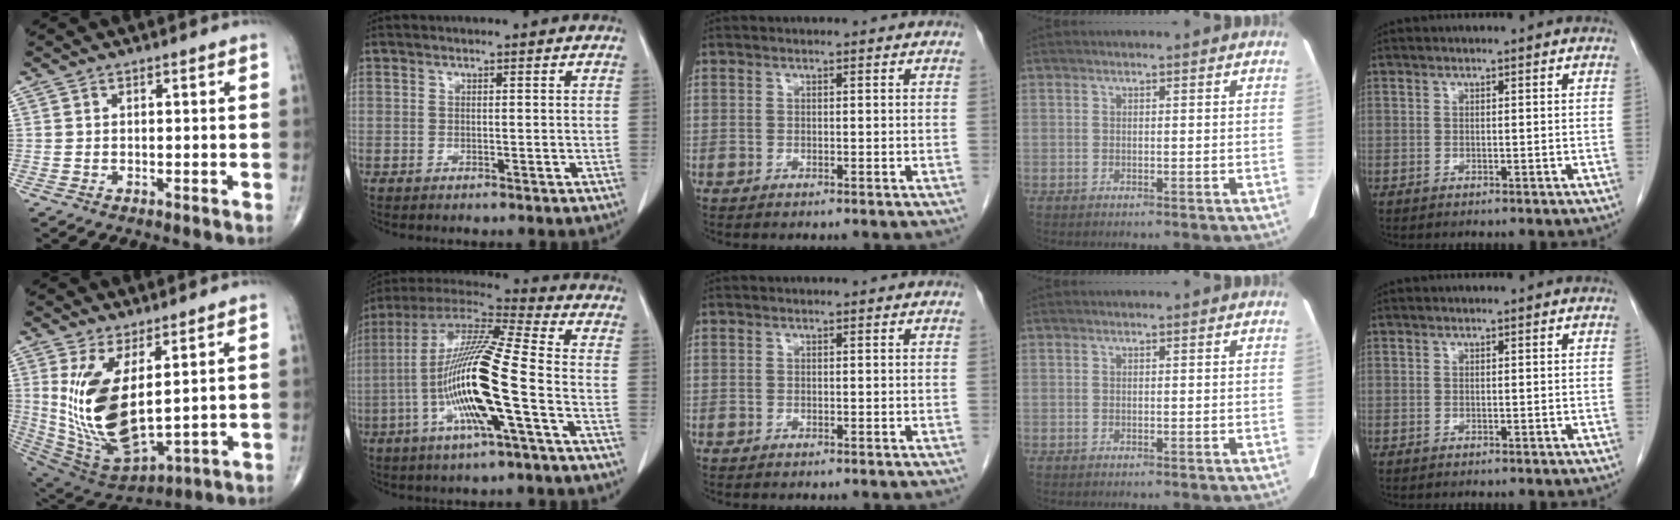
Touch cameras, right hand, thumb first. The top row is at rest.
{"thumb": {"total": 16.9, "force": [3.3, 7.2, 14.9], "torque": [-0.301, -0.038, 0.089]}, "index": {"total": 17.5, "force": [-4.3, 0.5, 17.0], "torque": [-0.337, -0.002, -0.090]}}